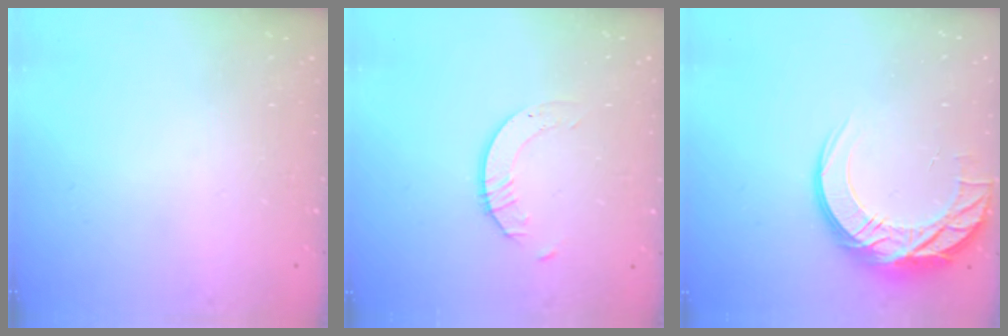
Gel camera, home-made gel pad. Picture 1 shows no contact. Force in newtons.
{"total": 2.1, "press": 2.1, "slide": 0.2}
{"total": 14.6, "press": 14.6, "slide": 1.0}